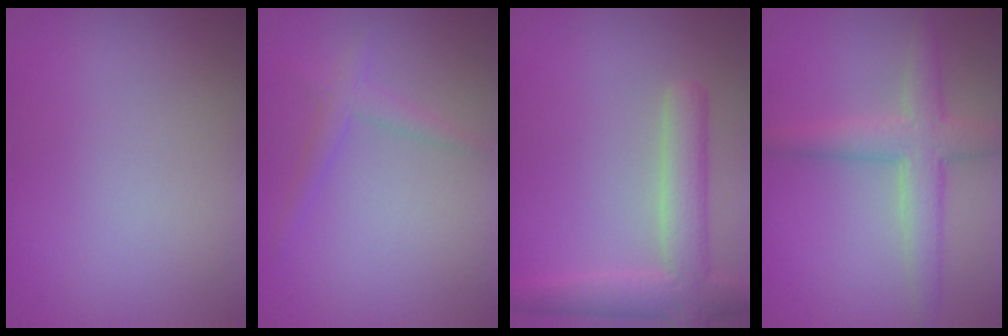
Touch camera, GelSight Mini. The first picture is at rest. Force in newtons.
{"total": 1.6, "press": 1.6, "slide": 0.2}
{"total": 4.6, "press": 4.6, "slide": 0.5}
{"total": 4.3, "press": 4.3, "slide": 0.1}